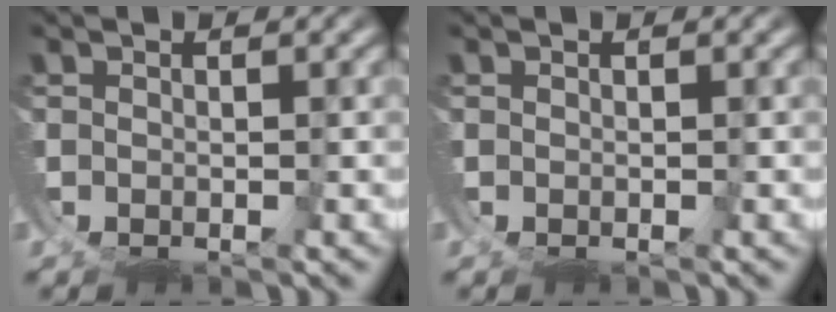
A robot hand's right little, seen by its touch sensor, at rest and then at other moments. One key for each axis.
{"total": 0.0}